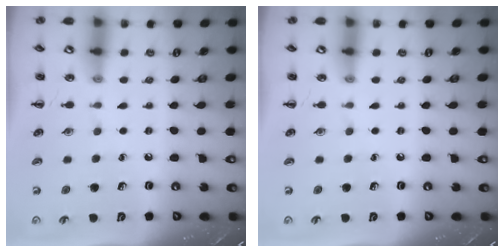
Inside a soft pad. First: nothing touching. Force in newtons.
{"total": 0.0}